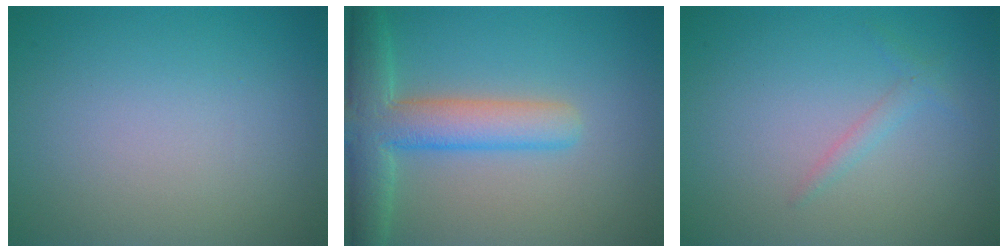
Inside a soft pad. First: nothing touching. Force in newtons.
{"total": 6.1, "press": 6.1, "slide": 0.6}
{"total": 1.1, "press": 1.1, "slide": 0.0}